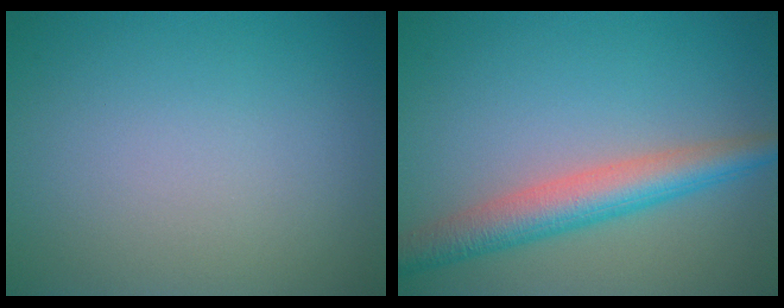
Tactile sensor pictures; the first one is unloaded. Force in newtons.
{"total": 5.1, "press": 5.1, "slide": 0.1}